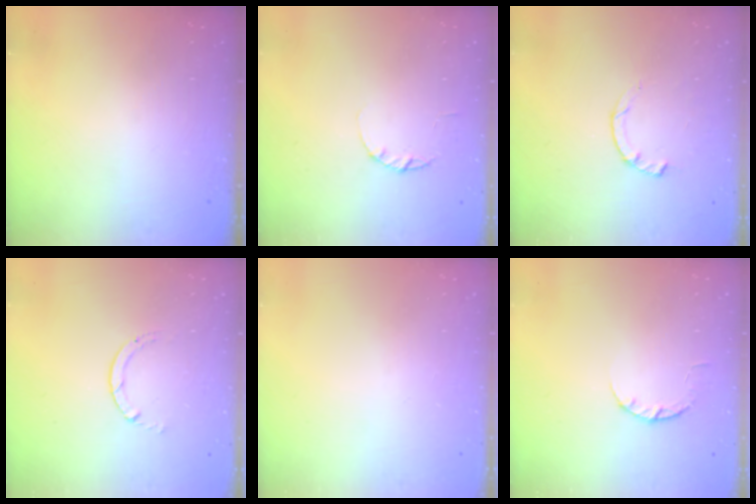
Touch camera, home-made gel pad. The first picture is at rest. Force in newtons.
{"total": 2.2, "press": 2.2, "slide": 0.4}
{"total": 2.3, "press": 2.3, "slide": 0.4}
{"total": 0.6, "press": 0.5, "slide": 0.1}
{"total": 0.0}
{"total": 3.3, "press": 3.3, "slide": 0.5}